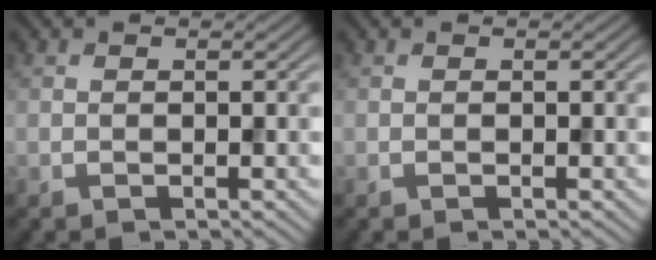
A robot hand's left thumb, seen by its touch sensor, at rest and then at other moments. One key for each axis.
{"total": 0.0}